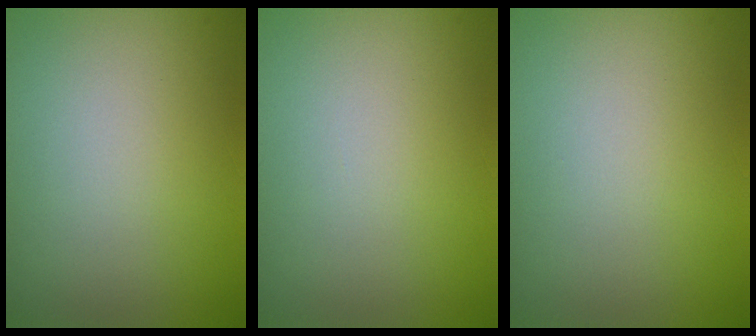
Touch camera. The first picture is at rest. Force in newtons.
{"total": 0.0}
{"total": 0.0}